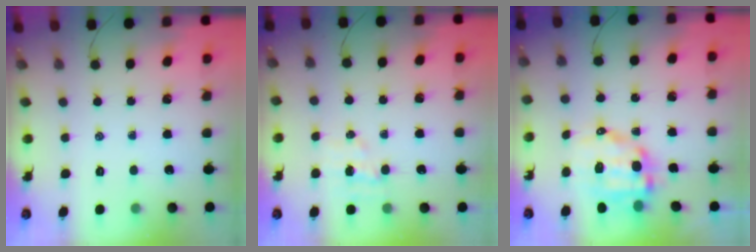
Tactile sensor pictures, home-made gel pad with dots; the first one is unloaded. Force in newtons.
{"total": 4.6, "press": 4.5, "slide": 1.0}
{"total": 10.1, "press": 9.8, "slide": 2.4}